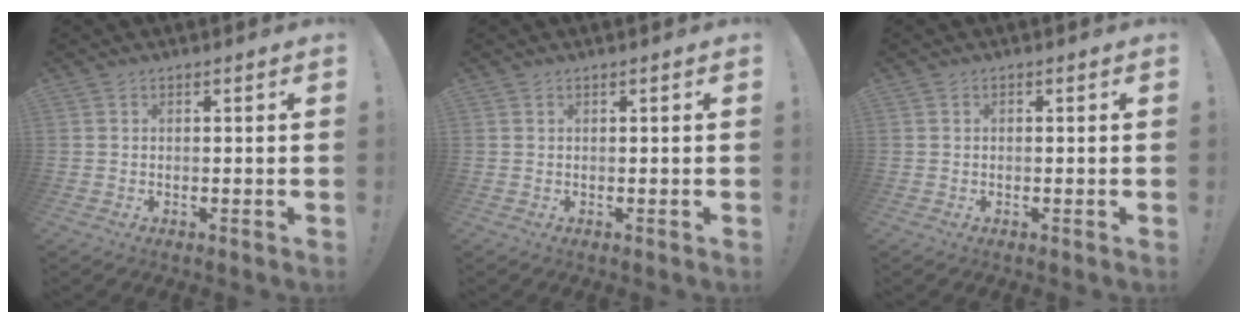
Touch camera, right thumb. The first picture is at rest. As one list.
[{"total": 0.0}, {"total": 0.6, "force": [-0.5, 0.2, 0.2], "torque": [-0.008, 0.002, -0.008]}]